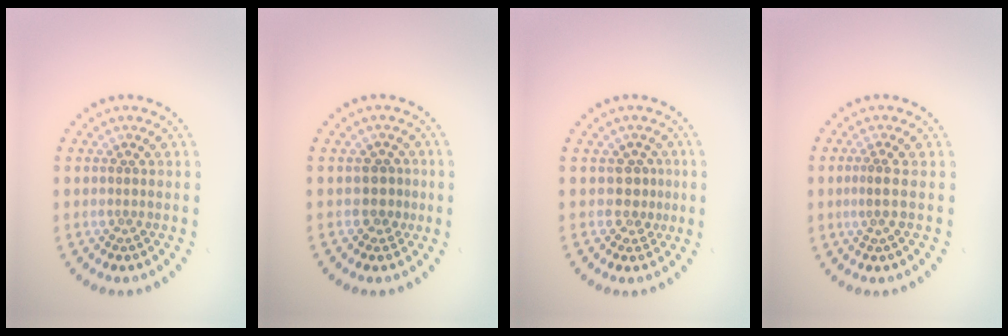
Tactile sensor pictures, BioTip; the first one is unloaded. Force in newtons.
{"total": 1.9, "press": 1.4, "slide": 1.2}
{"total": 2.0, "press": 1.5, "slide": 1.3}
{"total": 1.5, "press": 1.3, "slide": 0.8}